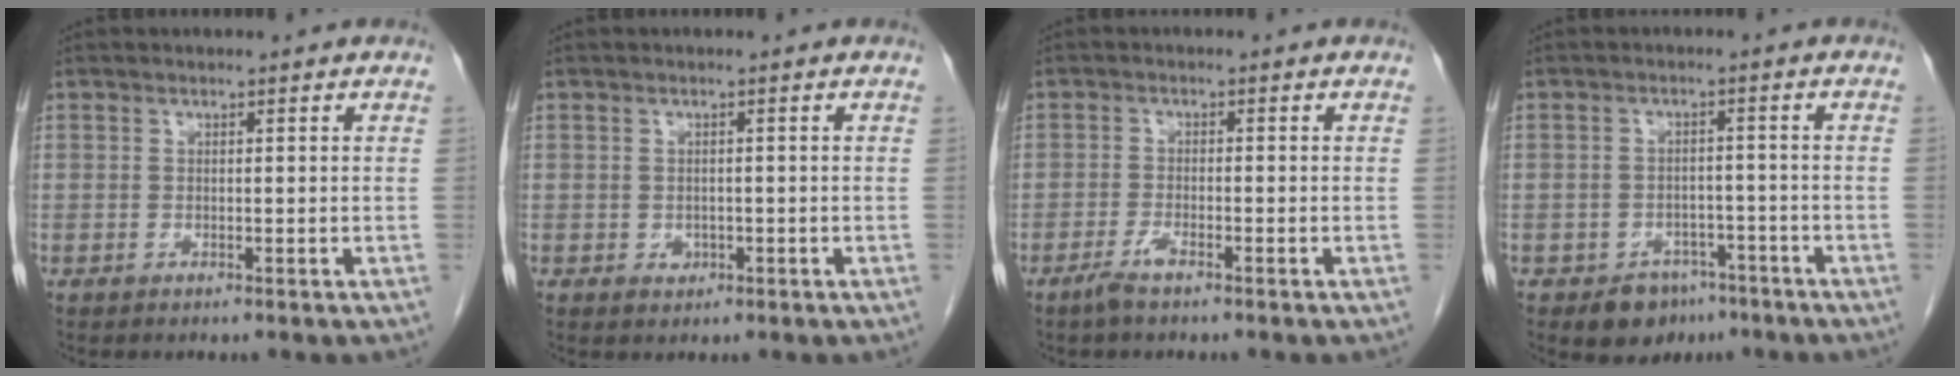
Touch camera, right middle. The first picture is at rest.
{"total": 1.3, "force": [-0.4, 1.1, 0.6], "torque": [-0.010, 0.003, -0.001]}
{"total": 2.5, "force": [-1.9, 0.2, 1.7], "torque": [-0.040, -0.003, -0.039]}
{"total": 5.5, "force": [-3.8, 3.7, 1.5], "torque": [-0.017, 0.008, -0.050]}